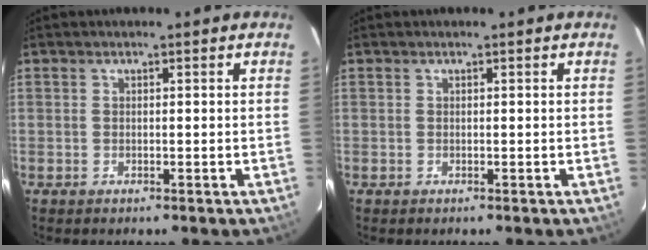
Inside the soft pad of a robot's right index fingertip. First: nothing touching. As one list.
[{"total": 0.0}]